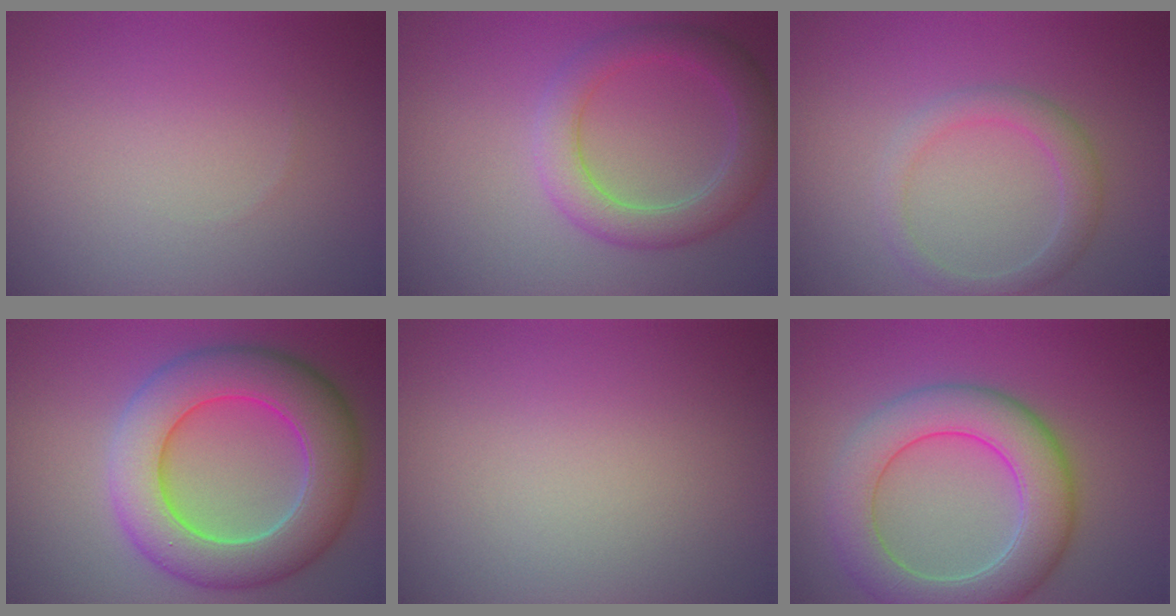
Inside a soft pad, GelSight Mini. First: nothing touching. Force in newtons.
{"total": 4.2, "press": 4.2, "slide": 0.3}
{"total": 2.4, "press": 2.4, "slide": 0.1}
{"total": 9.2, "press": 9.2, "slide": 0.5}
{"total": 0.0}
{"total": 7.1, "press": 7.1, "slide": 0.3}